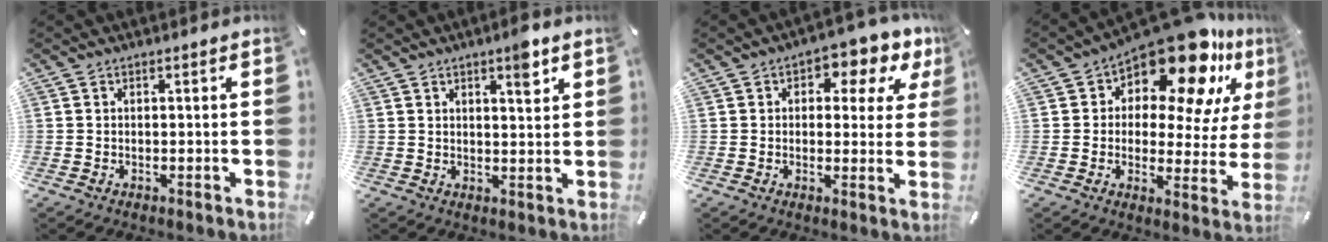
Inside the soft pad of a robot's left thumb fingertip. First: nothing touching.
{"total": 5.0, "force": [3.2, 1.4, 3.6], "torque": [-0.037, -0.019, 0.046]}
{"total": 6.7, "force": [2.6, 4.4, 4.3], "torque": [-0.048, -0.013, 0.036]}
{"total": 17.8, "force": [12.4, 7.6, 10.2], "torque": [-0.154, -0.098, 0.206]}